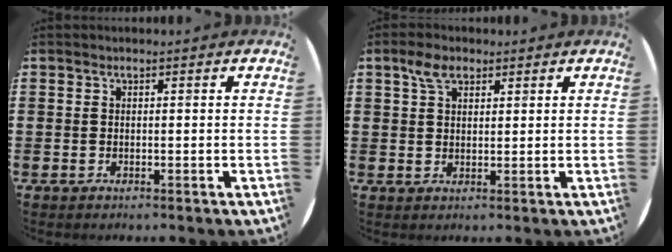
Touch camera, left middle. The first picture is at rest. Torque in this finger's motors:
{"motor_torque": [0.81, -0.67, 0.07, 0.03]}